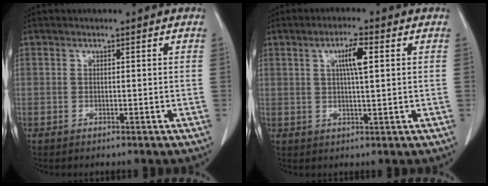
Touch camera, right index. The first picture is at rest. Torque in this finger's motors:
{"motor_torque": [0.46, 0.12, 0.13, 0.04]}